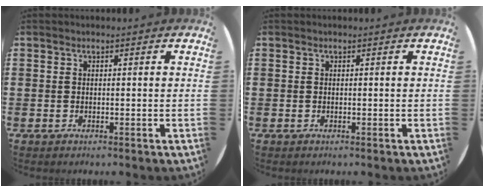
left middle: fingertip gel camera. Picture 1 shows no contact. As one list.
[{"total": 0.0}]